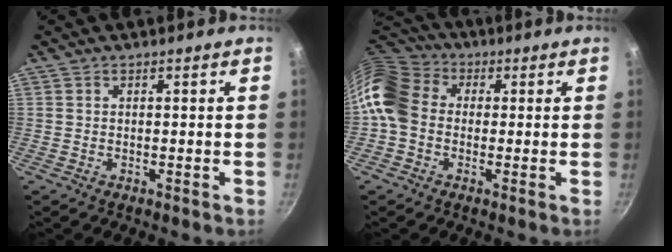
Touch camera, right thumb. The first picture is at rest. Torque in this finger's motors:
{"motor_torque": [0.22, 0.23, 0.49, -0.46, 0.41]}